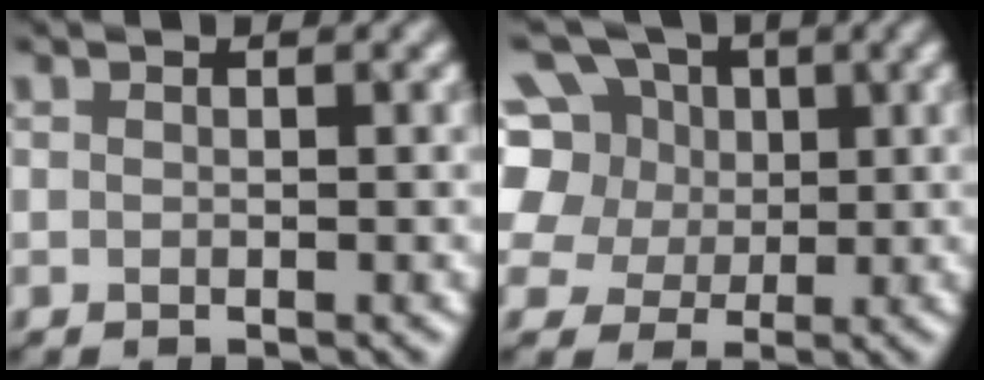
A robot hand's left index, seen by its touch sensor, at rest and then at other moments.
{"total": 11.0, "force": [3.7, 8.8, 5.5], "torque": [-0.120, 0.030, 0.047]}